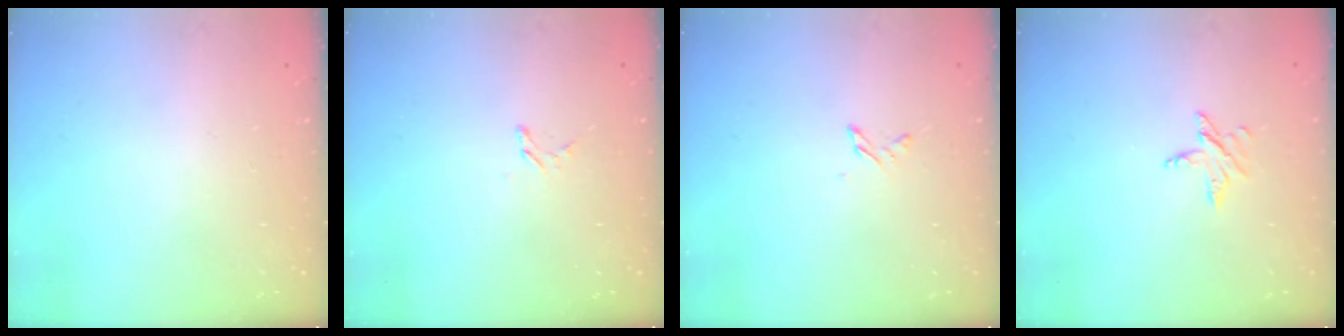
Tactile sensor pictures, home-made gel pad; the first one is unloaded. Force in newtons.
{"total": 2.4, "press": 2.4, "slide": 0.2}
{"total": 2.6, "press": 2.6, "slide": 0.3}
{"total": 3.8, "press": 3.7, "slide": 0.3}